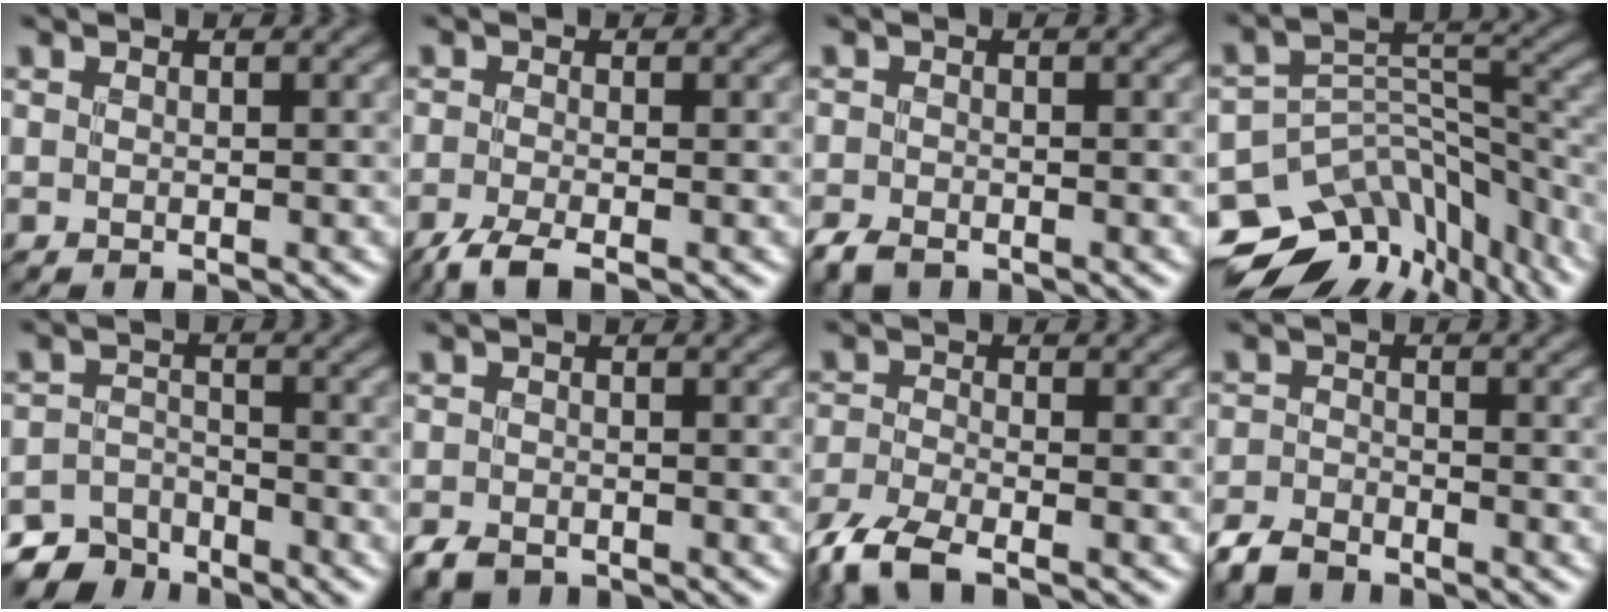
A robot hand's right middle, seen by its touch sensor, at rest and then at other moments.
{"total": 2.9, "force": [-2.1, 0.5, 1.9], "torque": [-0.043, -0.009, -0.050]}
{"total": 2.3, "force": [-1.9, 1.0, 1.0], "torque": [-0.021, -0.007, -0.041]}
{"total": 12.9, "force": [-8.9, 7.6, 5.6], "torque": [-0.102, 0.014, -0.115]}
{"total": 4.6, "force": [-4.1, 1.9, 0.8], "torque": [-0.006, -0.008, -0.079]}
{"total": 2.1, "force": [-1.7, 1.0, 0.8], "torque": [-0.013, -0.005, -0.036]}
{"total": 4.8, "force": [-3.6, 1.4, 2.9], "torque": [-0.069, -0.014, -0.084]}
{"total": 3.1, "force": [-2.8, 1.1, 1.0], "torque": [-0.021, -0.006, -0.063]}